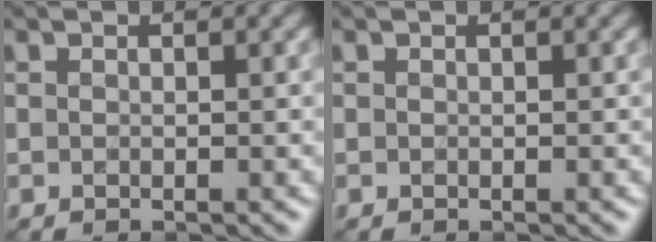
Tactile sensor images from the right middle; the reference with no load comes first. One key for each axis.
{"total": 0.0}